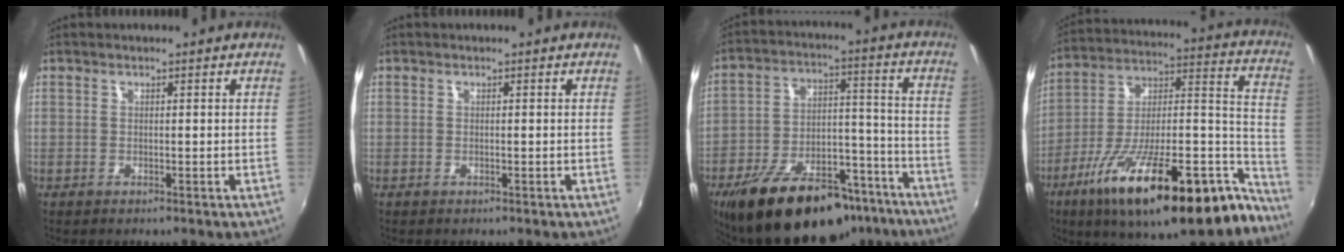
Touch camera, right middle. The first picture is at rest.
{"total": 0.0}
{"total": 25.4, "force": [-18.4, 11.1, 13.5], "torque": [-0.240, 0.013, -0.258]}
{"total": 30.9, "force": [-20.6, 8.8, 21.3], "torque": [-0.305, -0.018, -0.318]}